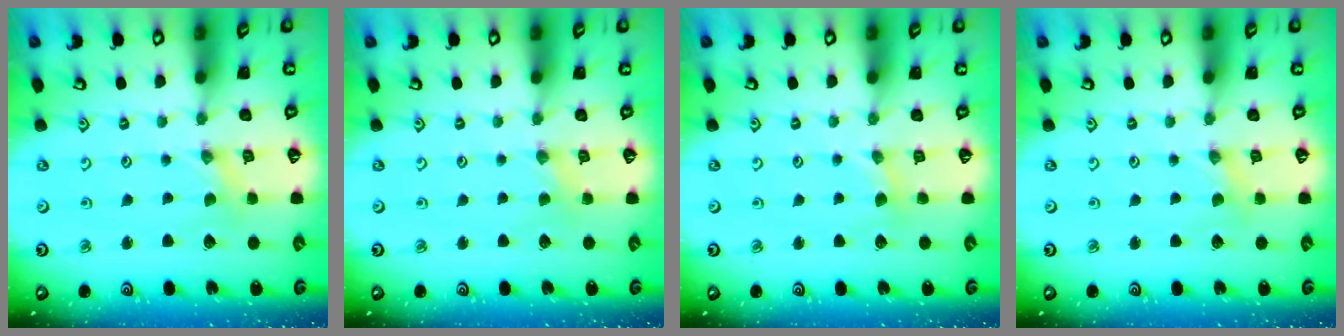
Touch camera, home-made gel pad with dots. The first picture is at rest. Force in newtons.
{"total": 2.4, "press": 2.4, "slide": 0.4}
{"total": 2.0, "press": 1.9, "slide": 0.4}
{"total": 1.2, "press": 1.1, "slide": 0.2}